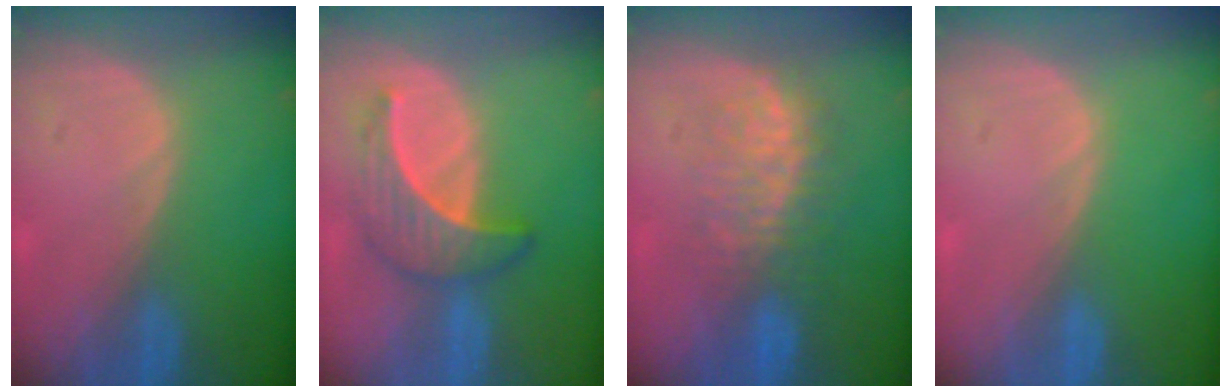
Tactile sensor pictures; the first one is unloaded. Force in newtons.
{"total": 6.9, "press": 6.2, "slide": 3.0}
{"total": 7.8, "press": 7.5, "slide": 2.0}
{"total": 0.0}